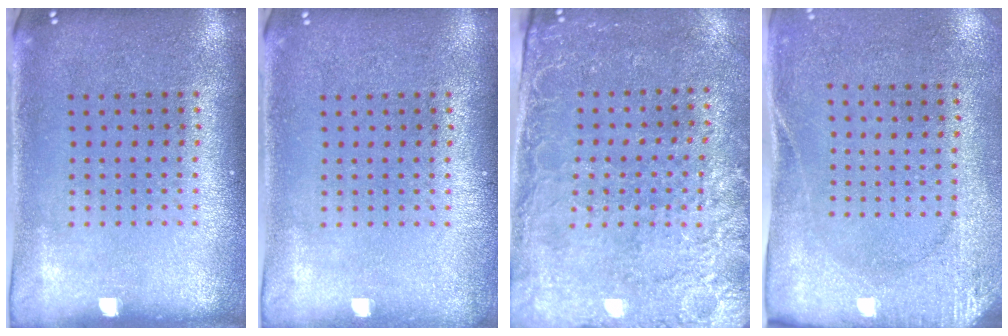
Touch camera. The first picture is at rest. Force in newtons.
{"total": 0.5, "press": 0.5, "slide": 0.1}
{"total": 2.7, "press": 2.4, "slide": 1.2}
{"total": 2.7, "press": 2.1, "slide": 1.7}